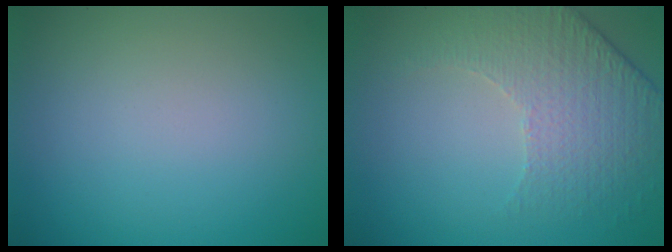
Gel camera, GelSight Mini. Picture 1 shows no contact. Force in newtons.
{"total": 4.7, "press": 3.4, "slide": 3.2}